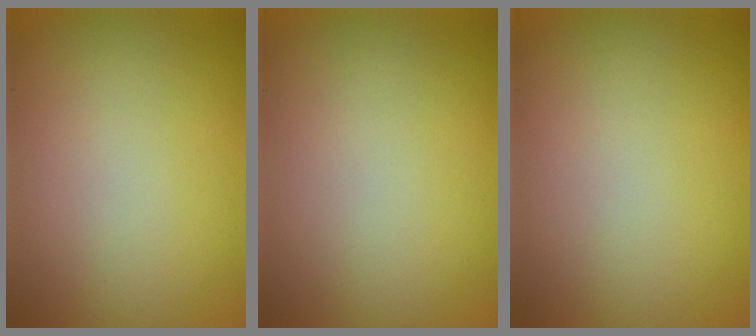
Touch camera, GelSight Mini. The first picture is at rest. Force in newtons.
{"total": 0.0}
{"total": 0.0}